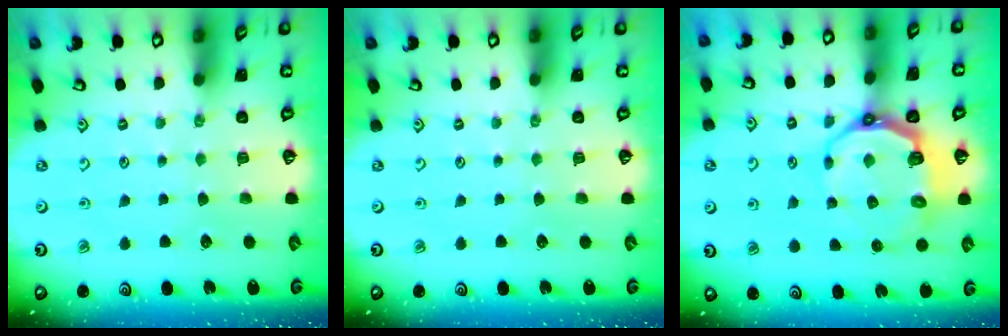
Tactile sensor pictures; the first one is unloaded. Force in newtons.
{"total": 0.0}
{"total": 9.6, "press": 8.5, "slide": 4.4}